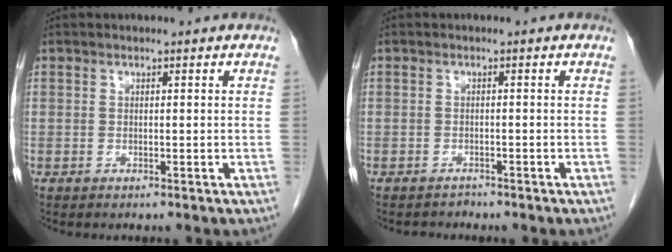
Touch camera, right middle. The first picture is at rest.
{"total": 1.1, "force": [-1.0, 0.4, -0.3], "torque": [0.001, -0.003, -0.017]}